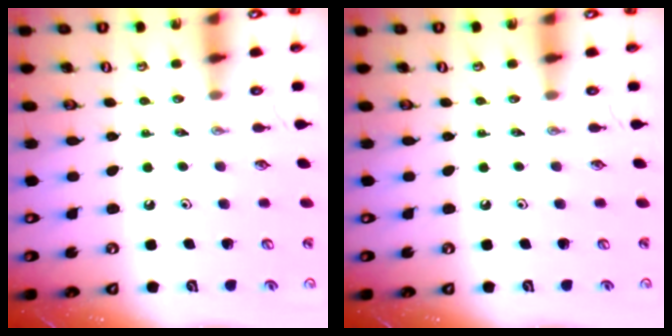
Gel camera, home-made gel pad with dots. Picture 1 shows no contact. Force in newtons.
{"total": 0.0}